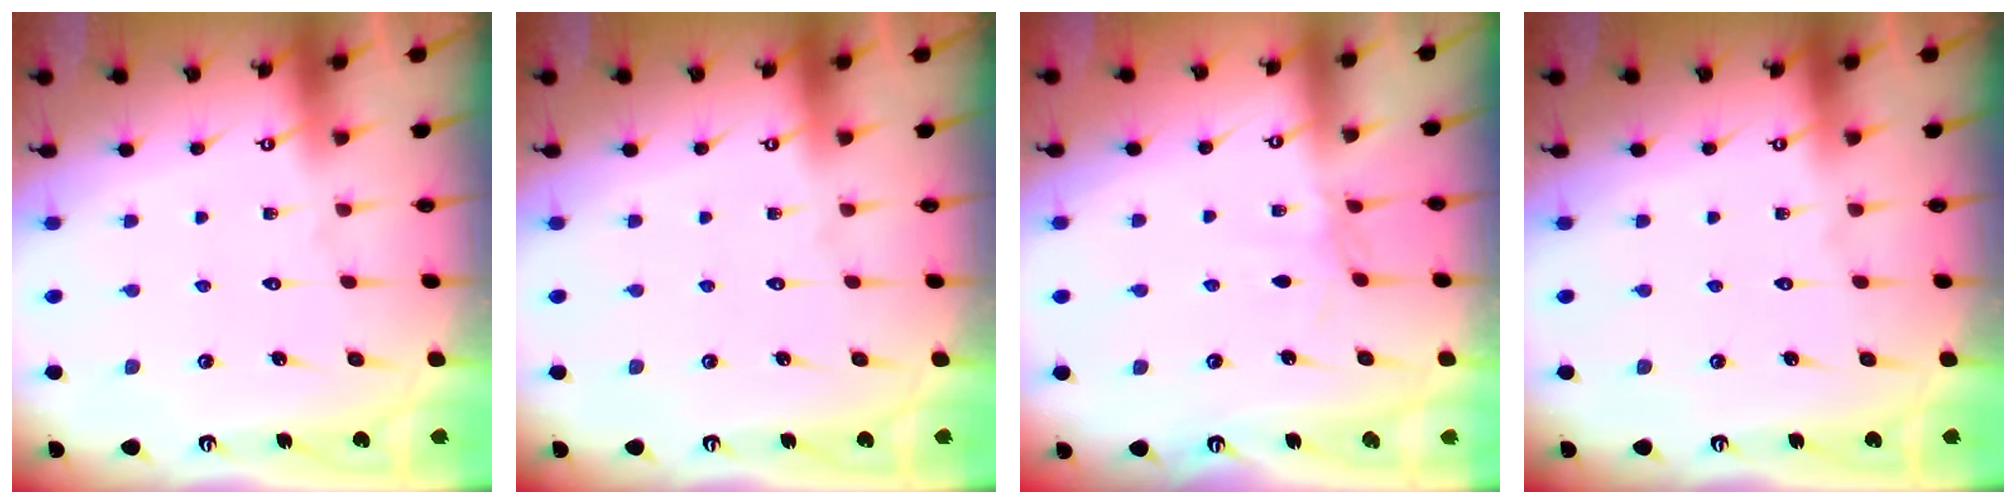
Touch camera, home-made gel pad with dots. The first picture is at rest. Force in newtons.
{"total": 0.0}
{"total": 1.5, "press": 1.5, "slide": 0.4}
{"total": 0.0}